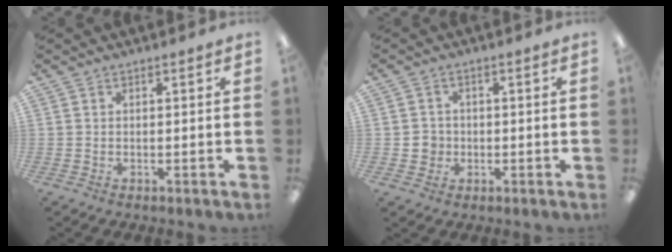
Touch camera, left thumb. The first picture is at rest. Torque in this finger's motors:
{"motor_torque": [-0.47, 0.48, -0.01, 0.09, 0.00]}